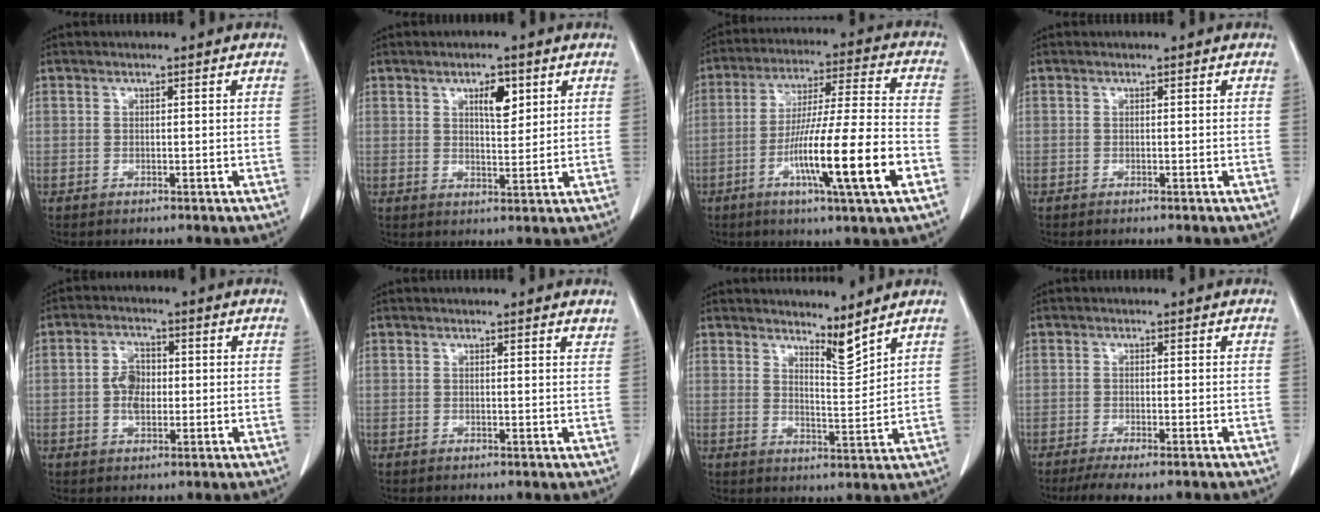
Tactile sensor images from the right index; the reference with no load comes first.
{"total": 4.5, "force": [2.1, 1.6, 3.6], "torque": [-0.059, -0.001, 0.037]}
{"total": 17.2, "force": [-6.2, 0.1, 16.0], "torque": [-0.274, -0.011, -0.104]}
{"total": 0.0}
{"total": 4.8, "force": [-0.1, 3.0, 3.7], "torque": [-0.073, 0.008, -0.004]}
{"total": 1.2, "force": [1.2, 0.1, 0.4], "torque": [-0.009, -0.006, 0.006]}
{"total": 4.0, "force": [3.7, -0.1, 1.6], "torque": [-0.030, -0.022, 0.070]}
{"total": 5.9, "force": [-4.7, 0.7, 3.5], "torque": [-0.048, -0.012, -0.072]}